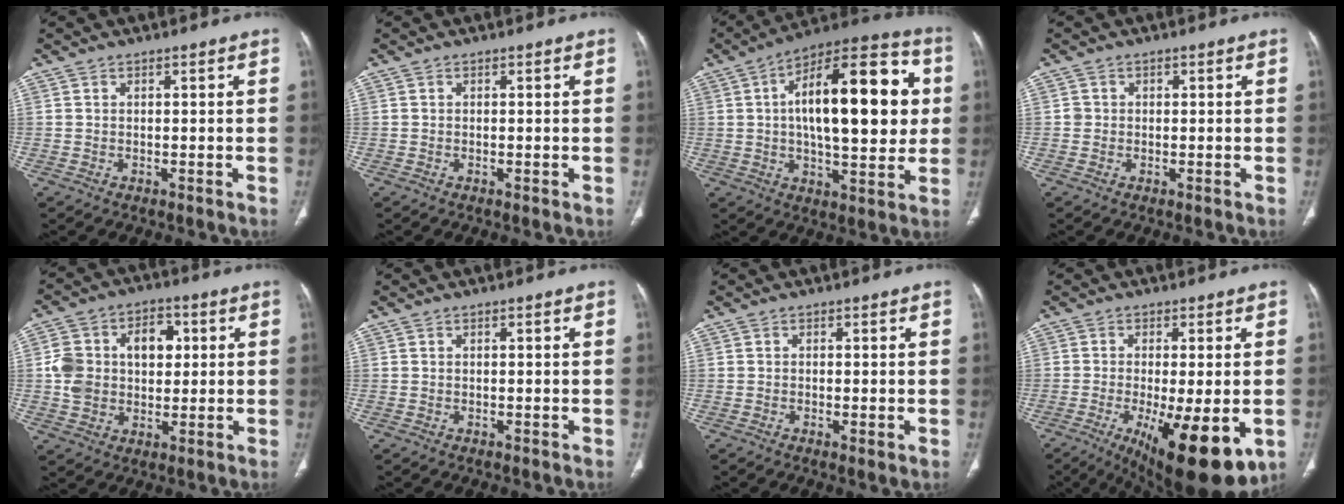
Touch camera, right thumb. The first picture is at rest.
{"total": 0.0}
{"total": 25.9, "force": [3.8, 10.7, 23.3], "torque": [-0.328, 0.018, 0.045]}
{"total": 1.2, "force": [0.0, 1.2, 0.1], "torque": [0.007, 0.005, -0.001]}
{"total": 13.1, "force": [1.8, 9.7, 8.6], "torque": [-0.120, 0.018, 0.032]}
{"total": 0.0}
{"total": 1.5, "force": [-0.4, 0.3, 1.4], "torque": [-0.031, -0.007, -0.008]}
{"total": 16.7, "force": [-5.7, 5.2, 14.8], "torque": [-0.198, -0.024, -0.070]}